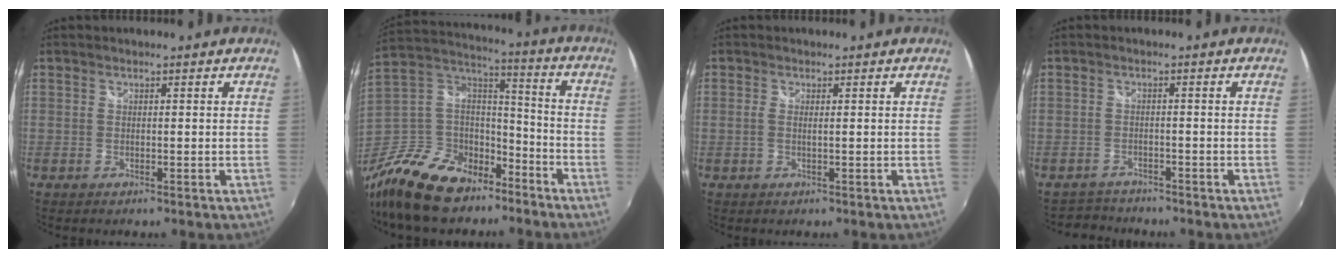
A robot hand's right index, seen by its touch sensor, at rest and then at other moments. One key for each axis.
{"total": 23.3, "fx": -15.6, "fy": 13.3, "fz": 11.2, "tx": -0.265, "ty": 0.030, "tz": -0.255}
{"total": 1.0, "fx": 0.2, "fy": -0.1, "fz": 0.9, "tx": -0.022, "ty": 0.003, "tz": 0.001}
{"total": 3.1, "fx": -2.8, "fy": 1.1, "fz": -0.5, "tx": -0.006, "ty": 0.004, "tz": -0.052}